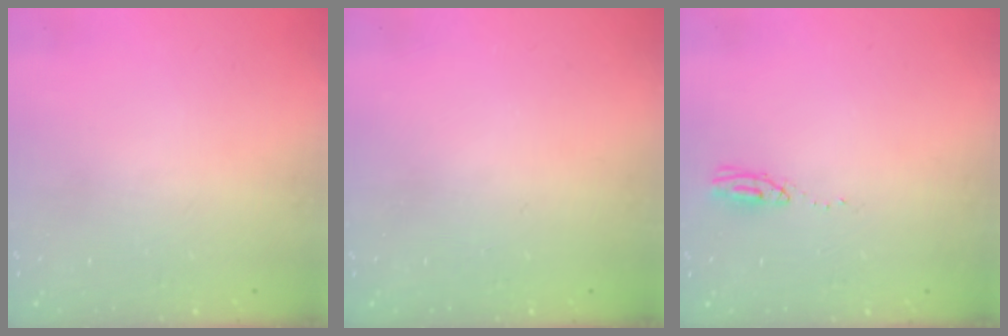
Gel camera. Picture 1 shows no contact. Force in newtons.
{"total": 0.0}
{"total": 3.7, "press": 3.4, "slide": 1.5}